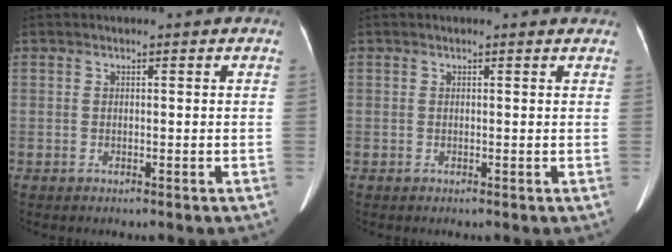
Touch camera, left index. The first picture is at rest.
{"total": 1.3, "force": [1.2, 0.3, 0.2], "torque": [-0.008, -0.001, 0.000]}